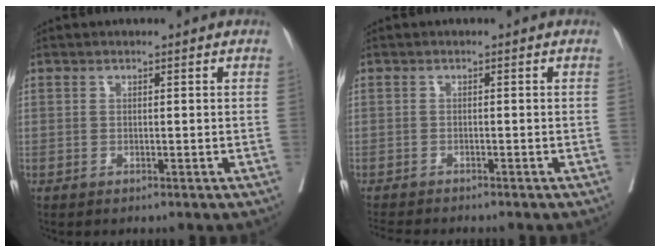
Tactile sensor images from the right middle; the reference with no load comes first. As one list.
[{"total": 5.3, "force": [-4.9, 0.5, 2.0], "torque": [-0.024, -0.011, -0.078]}]